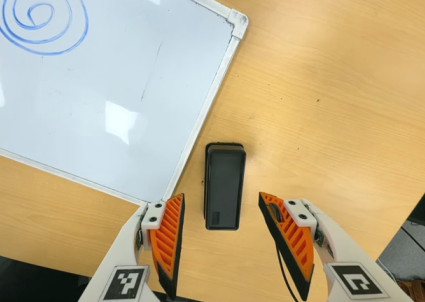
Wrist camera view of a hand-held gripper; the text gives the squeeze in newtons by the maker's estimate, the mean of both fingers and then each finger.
{"total": 0.0}